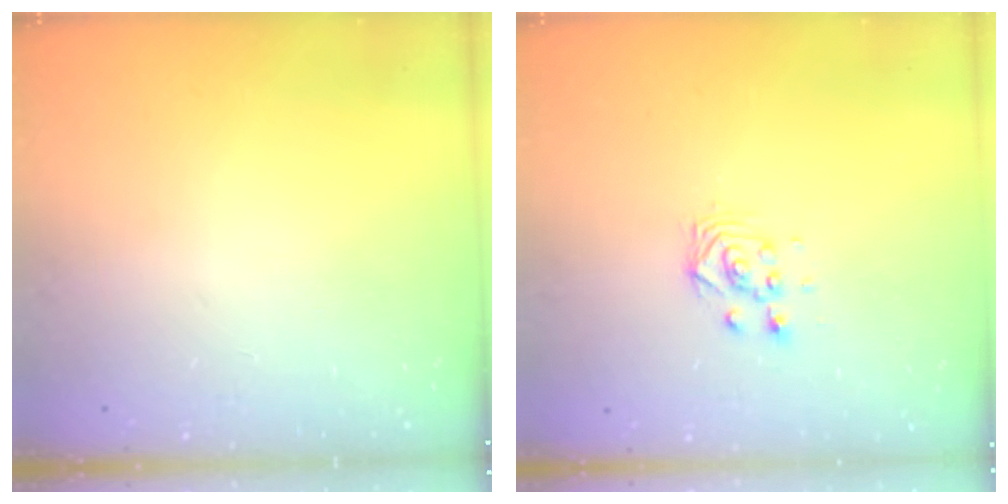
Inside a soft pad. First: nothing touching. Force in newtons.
{"total": 3.0, "press": 3.0, "slide": 0.0}